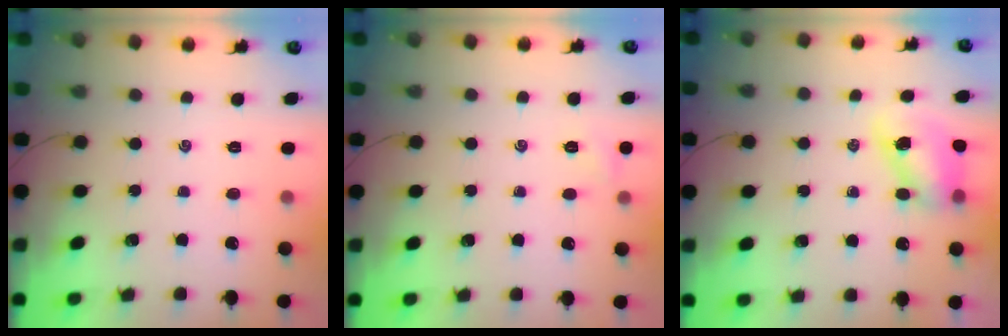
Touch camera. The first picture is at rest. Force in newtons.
{"total": 3.5, "press": 3.3, "slide": 1.2}
{"total": 8.1, "press": 8.0, "slide": 1.1}